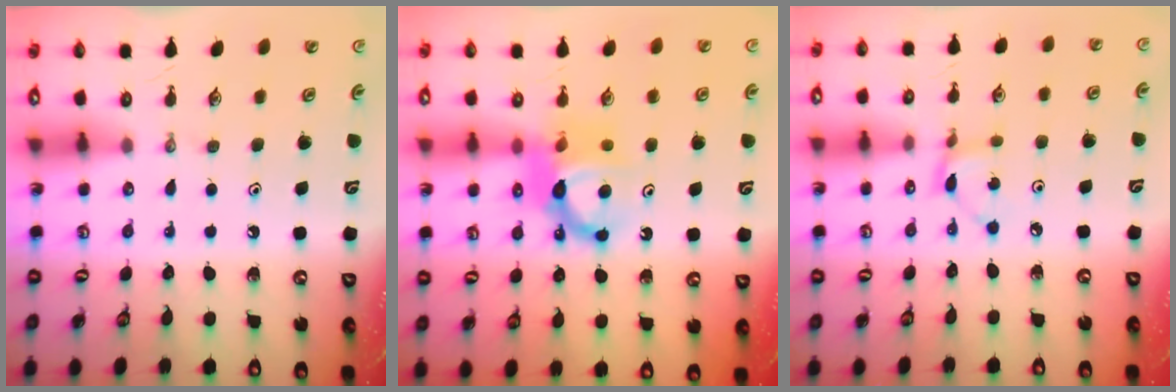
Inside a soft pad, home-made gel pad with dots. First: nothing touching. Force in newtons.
{"total": 10.0, "press": 9.8, "slide": 1.5}
{"total": 2.7, "press": 2.7, "slide": 0.2}